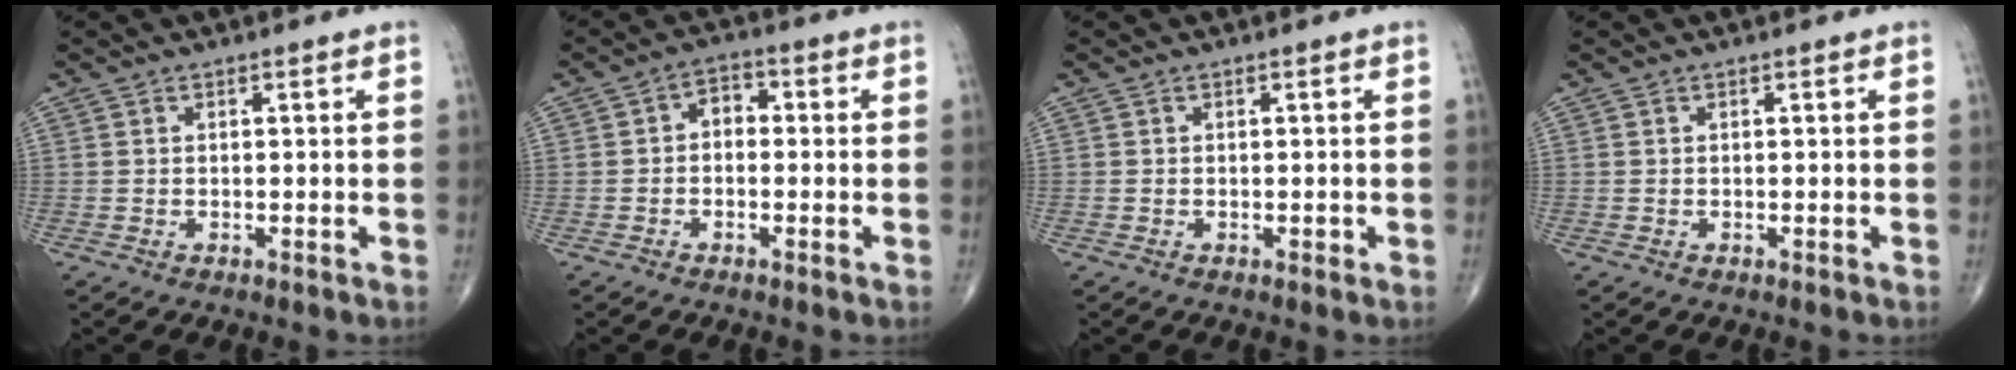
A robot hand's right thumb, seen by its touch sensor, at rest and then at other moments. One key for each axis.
{"total": 3.7, "fx": -0.3, "fy": 2.6, "fz": 2.6, "tx": -0.027, "ty": 0.016, "tz": -0.018}
{"total": 0.5, "fx": -0.2, "fy": 0.3, "fz": 0.4, "tx": -0.002, "ty": 0.000, "tz": -0.005}
{"total": 0.0}